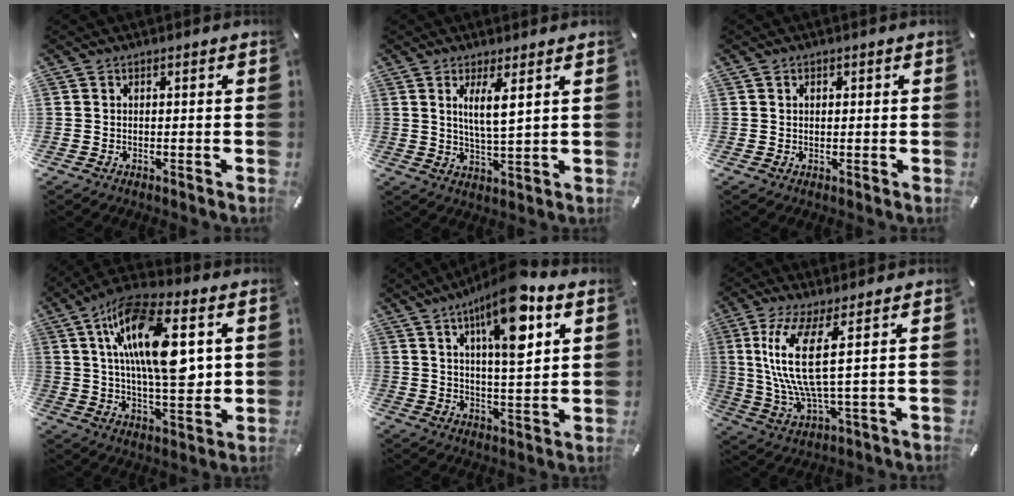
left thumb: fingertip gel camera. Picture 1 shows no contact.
{"total": 6.4, "force": [2.8, 1.2, 5.6], "torque": [-0.102, -0.005, 0.043]}
{"total": 1.1, "force": [0.3, 1.0, 0.3], "torque": [0.002, 0.004, 0.002]}
{"total": 19.8, "force": [5.9, 8.1, 17.0], "torque": [-0.297, -0.005, 0.091]}
{"total": 15.1, "force": [7.7, 4.5, 12.2], "torque": [-0.200, -0.030, 0.120]}
{"total": 13.4, "force": [3.4, 3.3, 12.6], "torque": [-0.277, -0.014, 0.054]}